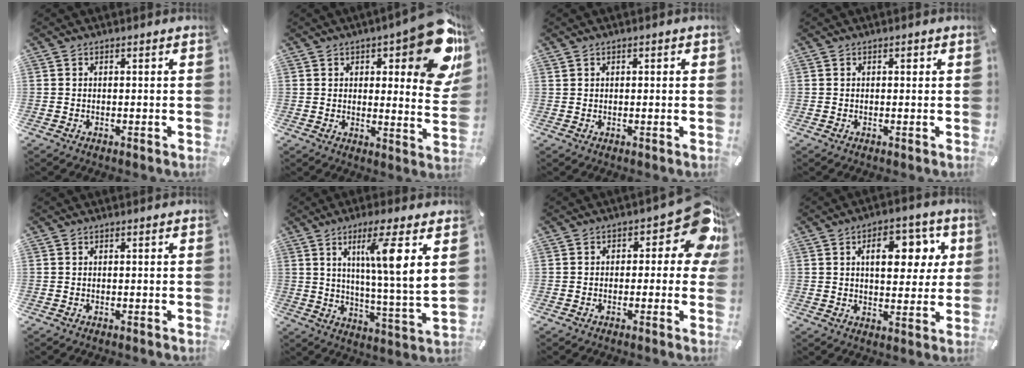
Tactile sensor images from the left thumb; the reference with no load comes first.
{"total": 19.8, "force": [9.4, 6.7, 16.1], "torque": [-0.201, -0.067, 0.148]}
{"total": 0.5, "force": [0.2, 0.5, 0.1], "torque": [-0.002, 0.004, 0.002]}
{"total": 0.8, "force": [0.2, 0.5, 0.6], "torque": [-0.003, -0.001, 0.001]}
{"total": 0.0}
{"total": 12.7, "force": [5.3, 0.1, 11.5], "torque": [-0.192, -0.022, 0.072]}
{"total": 12.3, "force": [3.9, 5.9, 10.1], "torque": [-0.121, -0.031, 0.068]}
{"total": 12.1, "force": [4.0, 7.3, 8.7], "torque": [-0.114, -0.007, 0.062]}